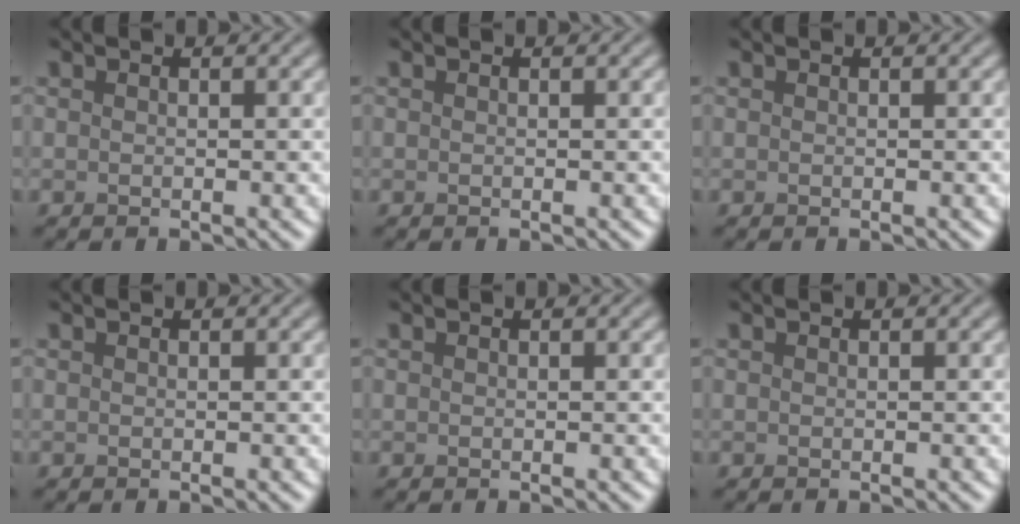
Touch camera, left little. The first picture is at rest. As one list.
[{"total": 0.0}, {"total": 0.0}, {"total": 0.0}, {"total": 0.0}, {"total": 0.0}]